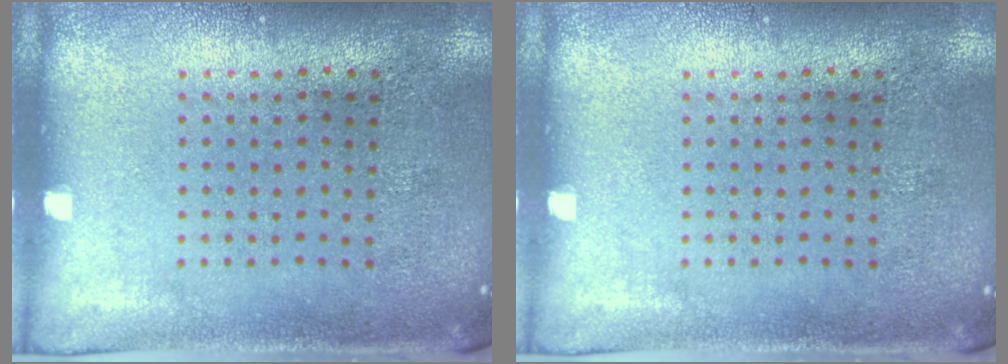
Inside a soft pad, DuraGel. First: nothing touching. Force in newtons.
{"total": 0.0}